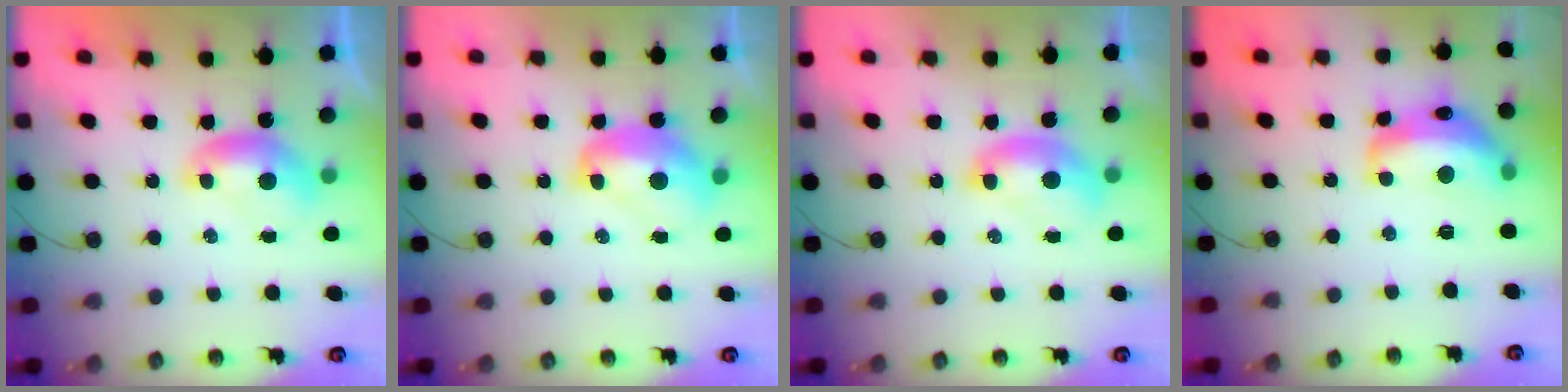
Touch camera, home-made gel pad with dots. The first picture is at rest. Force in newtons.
{"total": 3.1, "press": 3.0, "slide": 0.5}
{"total": 2.0, "press": 2.0, "slide": 0.4}
{"total": 8.8, "press": 8.7, "slide": 0.7}